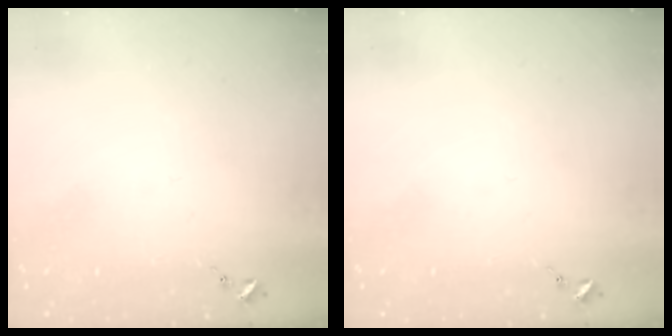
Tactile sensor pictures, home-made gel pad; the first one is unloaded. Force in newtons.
{"total": 0.0}